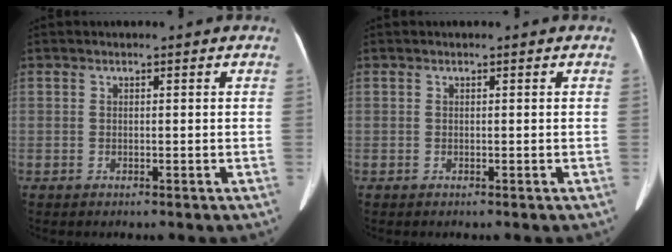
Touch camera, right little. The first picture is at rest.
{"total": 0.0}